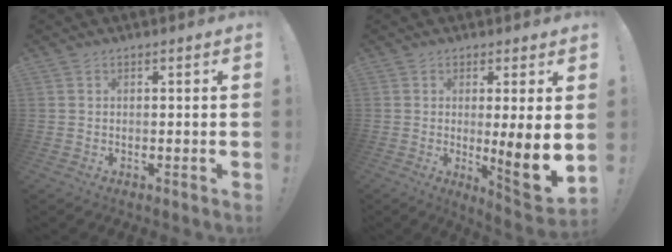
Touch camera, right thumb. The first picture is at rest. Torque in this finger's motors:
{"motor_torque": [-0.14, 1.08, 1.14, -0.12, 0.06]}